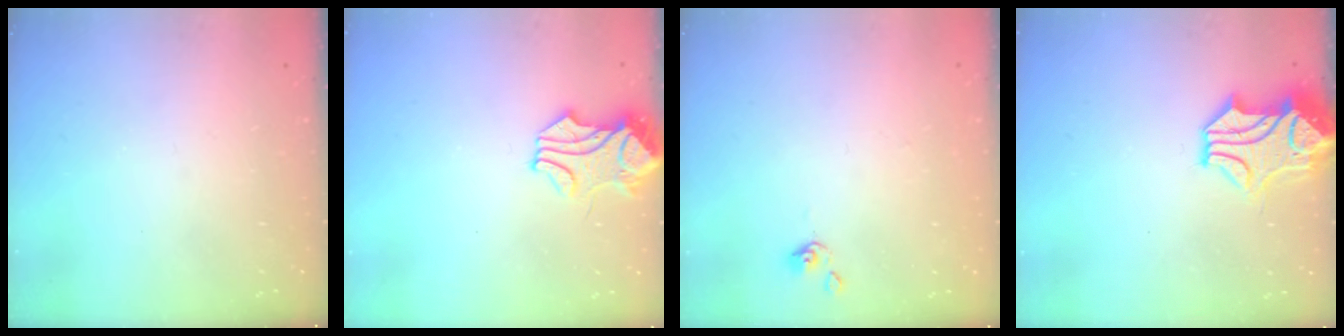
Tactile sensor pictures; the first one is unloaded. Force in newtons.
{"total": 1.6, "press": 1.5, "slide": 0.7}
{"total": 0.0}
{"total": 1.5, "press": 1.2, "slide": 1.0}